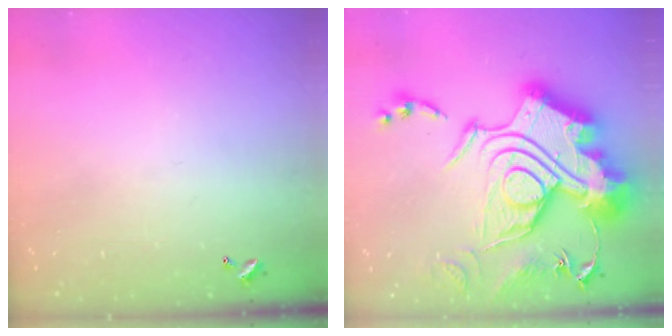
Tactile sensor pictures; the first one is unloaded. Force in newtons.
{"total": 1.1, "press": 1.1, "slide": 0.0}